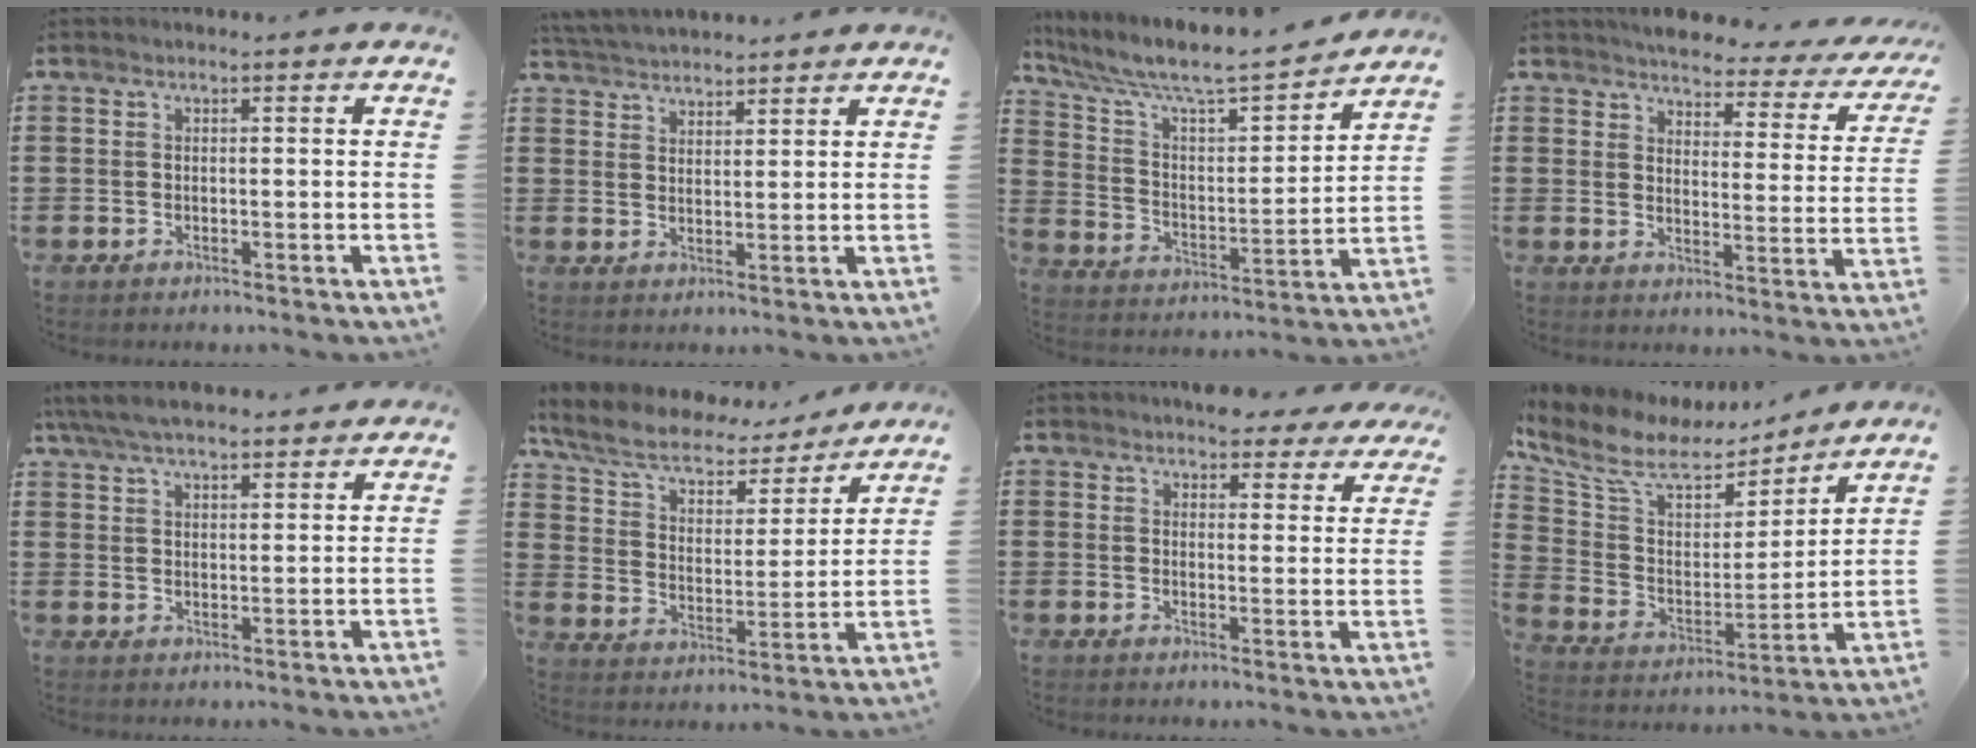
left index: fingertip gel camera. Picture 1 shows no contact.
{"total": 3.8, "force": [3.8, 0.4, 0.2], "torque": [-0.016, -0.010, 0.071]}
{"total": 6.8, "force": [6.0, 0.8, 3.1], "torque": [-0.088, -0.044, 0.096]}
{"total": 3.7, "force": [3.6, 0.5, 0.7], "torque": [-0.029, -0.031, 0.056]}
{"total": 5.7, "force": [5.1, 1.0, 2.3], "torque": [-0.061, -0.010, 0.094]}
{"total": 7.4, "force": [5.9, 2.8, 3.5], "torque": [-0.094, -0.033, 0.100]}
{"total": 4.2, "force": [4.0, 1.0, 0.5], "torque": [-0.015, -0.011, 0.076]}
{"total": 9.3, "force": [6.9, 4.0, 4.6], "torque": [-0.124, -0.034, 0.118]}